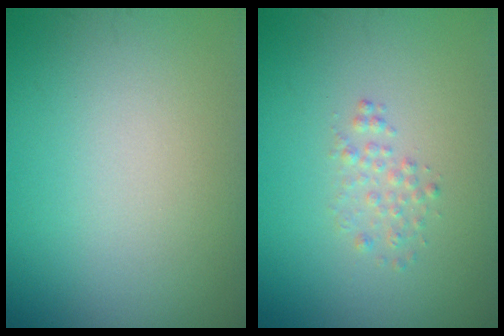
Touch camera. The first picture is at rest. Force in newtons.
{"total": 1.2, "press": 1.2, "slide": 0.0}